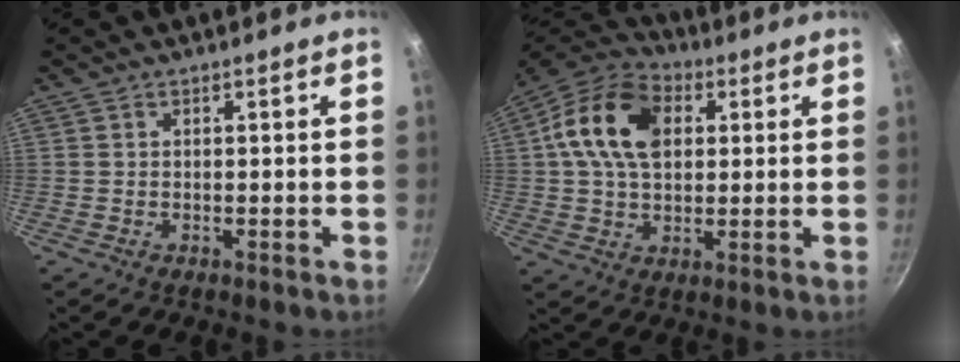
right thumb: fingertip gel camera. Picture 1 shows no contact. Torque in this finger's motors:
{"motor_torque": [2.39, 2.62, 1.09, -0.45, 0.23]}